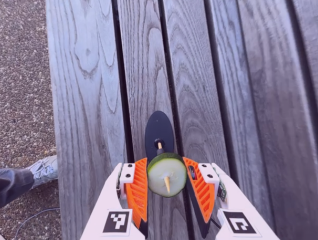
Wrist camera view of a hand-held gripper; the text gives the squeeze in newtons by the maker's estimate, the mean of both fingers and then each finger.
{"total": 12.3, "left": 12.8, "right": 11.7}